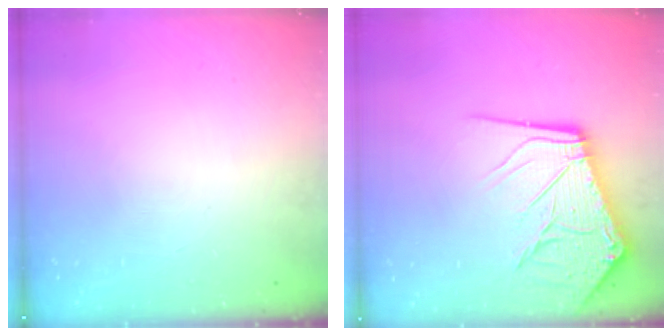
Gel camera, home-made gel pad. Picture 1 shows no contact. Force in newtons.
{"total": 16.4, "press": 16.2, "slide": 2.0}